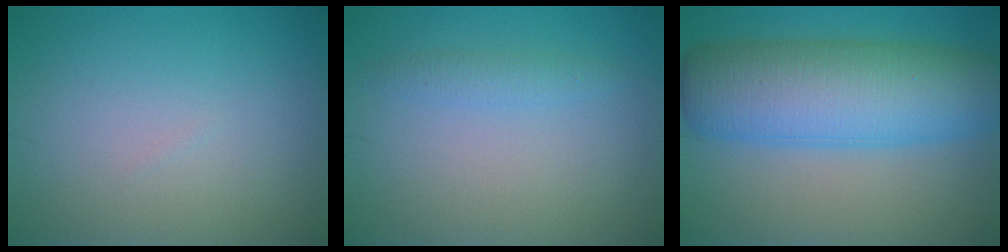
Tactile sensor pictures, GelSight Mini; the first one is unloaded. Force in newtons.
{"total": 1.4, "press": 1.4, "slide": 0.1}
{"total": 10.8, "press": 10.8, "slide": 0.2}